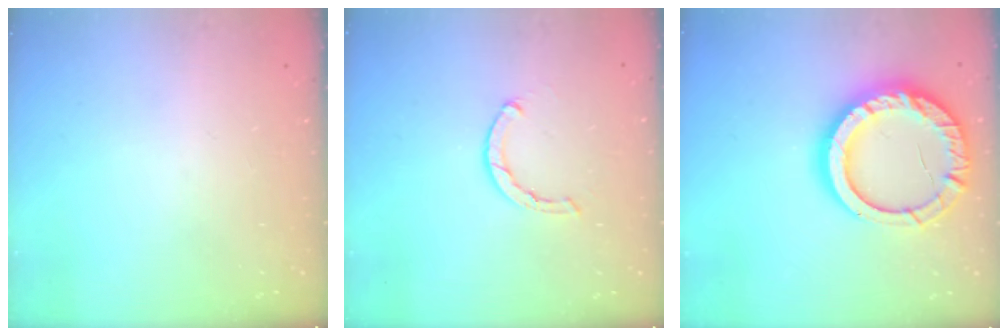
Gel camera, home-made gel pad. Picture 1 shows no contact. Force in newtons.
{"total": 2.1, "press": 2.1, "slide": 0.2}
{"total": 19.7, "press": 19.6, "slide": 1.7}